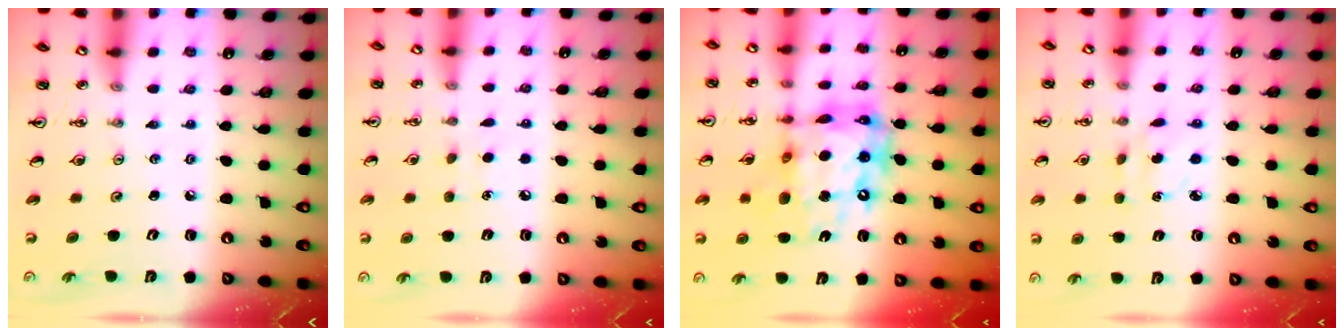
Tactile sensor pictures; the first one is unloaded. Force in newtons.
{"total": 4.9, "press": 4.9, "slide": 0.6}
{"total": 18.3, "press": 18.2, "slide": 1.6}
{"total": 3.9, "press": 3.9, "slide": 0.5}